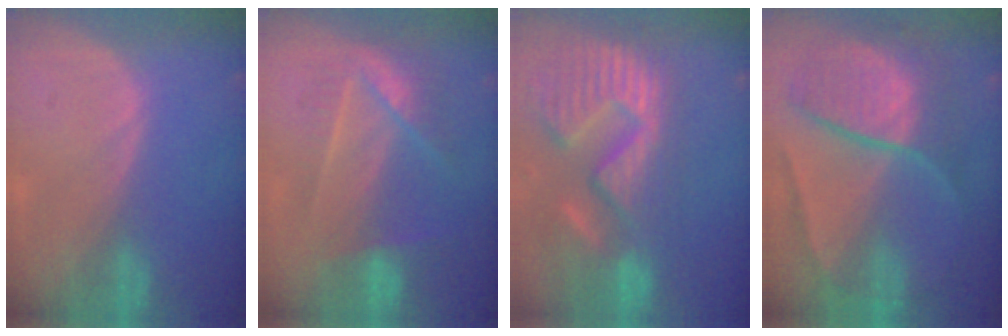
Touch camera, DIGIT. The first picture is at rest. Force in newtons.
{"total": 7.3, "press": 6.6, "slide": 3.0}
{"total": 15.1, "press": 12.6, "slide": 8.3}
{"total": 10.4, "press": 10.3, "slide": 1.1}